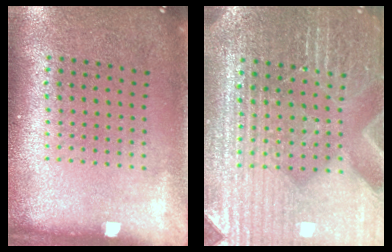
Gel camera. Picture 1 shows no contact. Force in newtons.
{"total": 4.9, "press": 4.6, "slide": 1.6}